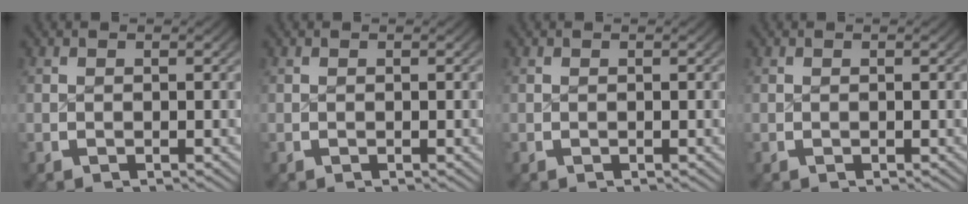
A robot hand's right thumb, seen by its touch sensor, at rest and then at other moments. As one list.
[{"total": 0.0}, {"total": 0.0}, {"total": 0.0}]